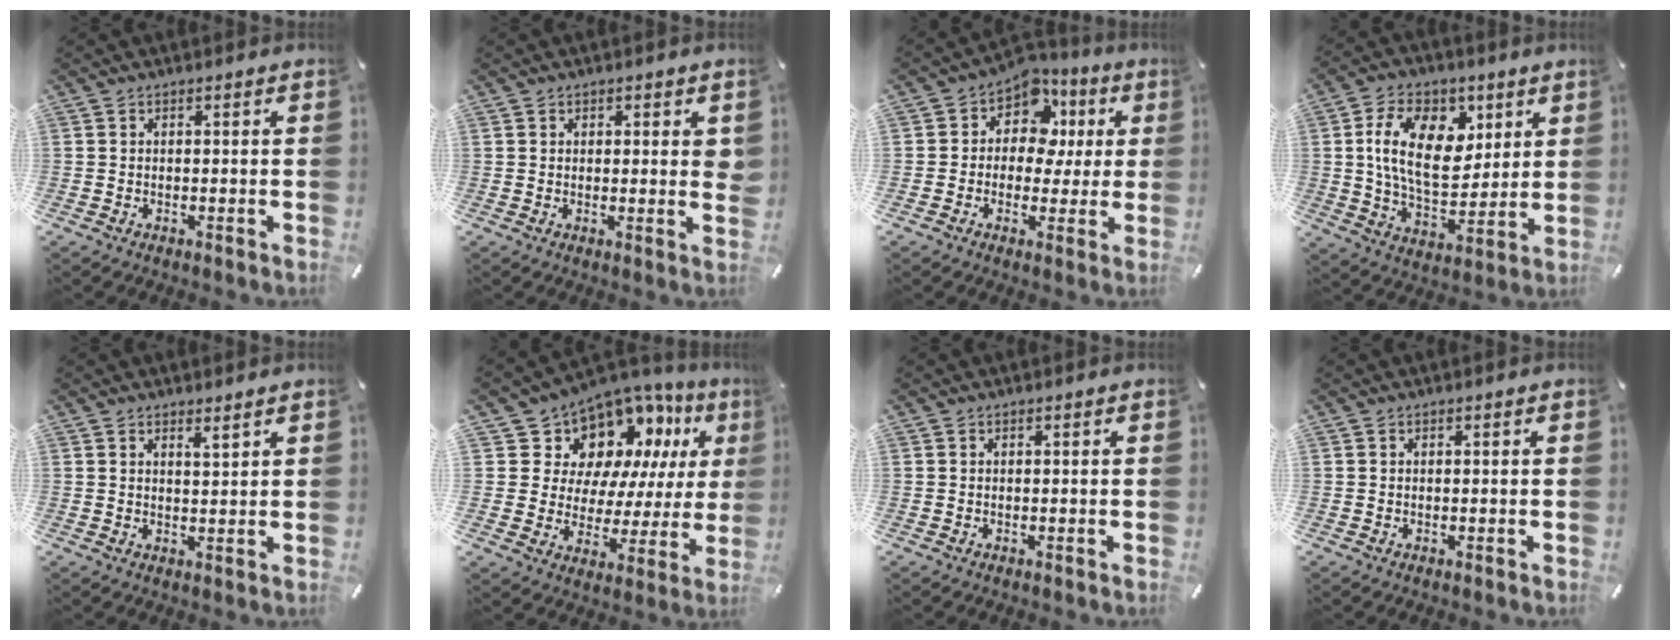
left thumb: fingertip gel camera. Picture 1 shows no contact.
{"total": 2.2, "force": [1.0, 1.2, 1.6], "torque": [-0.017, -0.005, 0.014]}
{"total": 8.4, "force": [2.2, 7.2, 3.7], "torque": [-0.068, -0.020, 0.040]}
{"total": 16.2, "force": [4.5, 10.8, 11.2], "torque": [-0.186, 0.008, 0.083]}
{"total": 2.1, "force": [1.9, 0.3, 0.7], "torque": [-0.008, -0.010, 0.034]}
{"total": 12.1, "force": [7.5, 8.8, 3.5], "torque": [-0.069, -0.072, 0.138]}
{"total": 0.0}
{"total": 0.0}